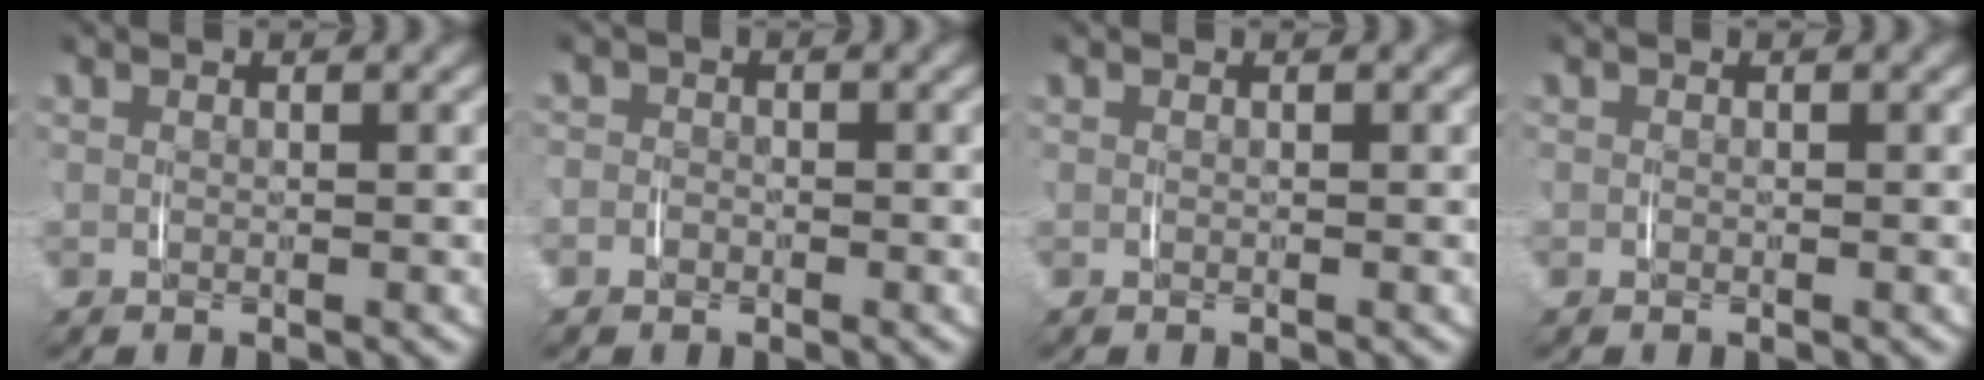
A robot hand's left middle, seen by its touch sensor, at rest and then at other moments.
{"total": 2.0, "force": [-0.7, 1.9, 0.1], "torque": [-0.010, -0.002, -0.022]}
{"total": 0.0}
{"total": 0.0}